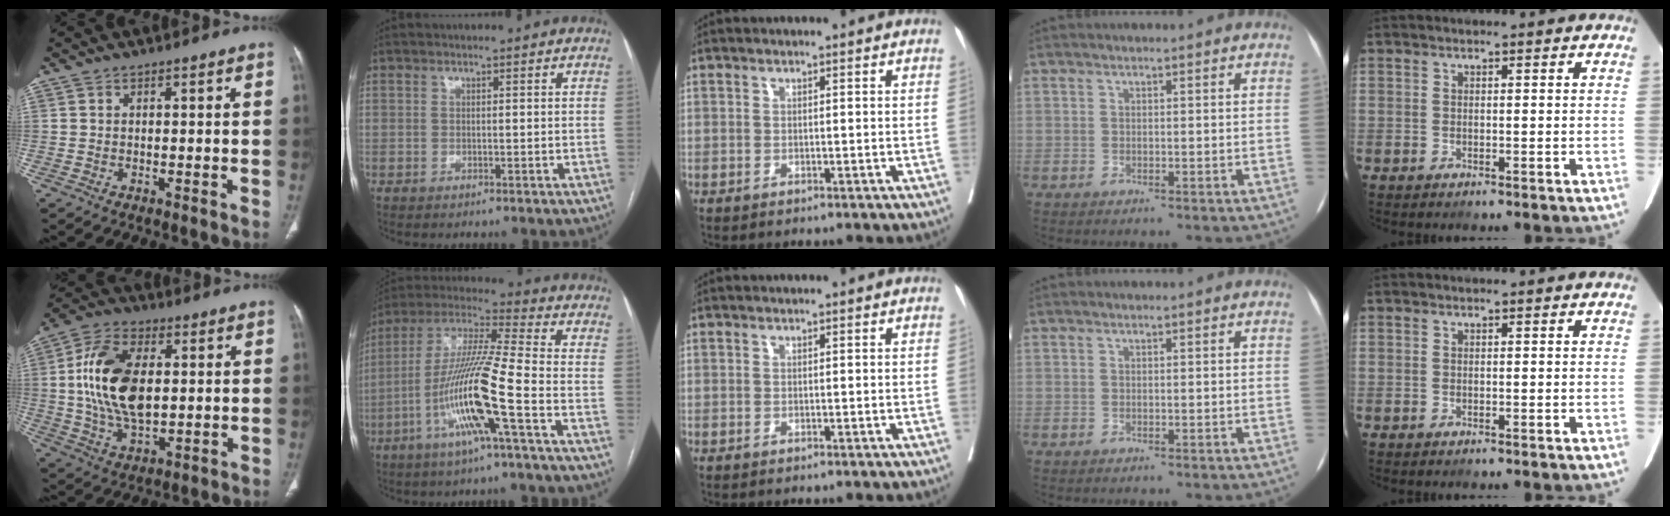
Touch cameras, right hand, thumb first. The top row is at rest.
{"thumb": {"total": 16.3, "force": [1.7, 9.3, 13.3], "torque": [-0.249, 0.004, 0.033]}, "index": {"total": 15.5, "force": [-5.5, -0.6, 14.5], "torque": [-0.292, -0.002, -0.111]}}